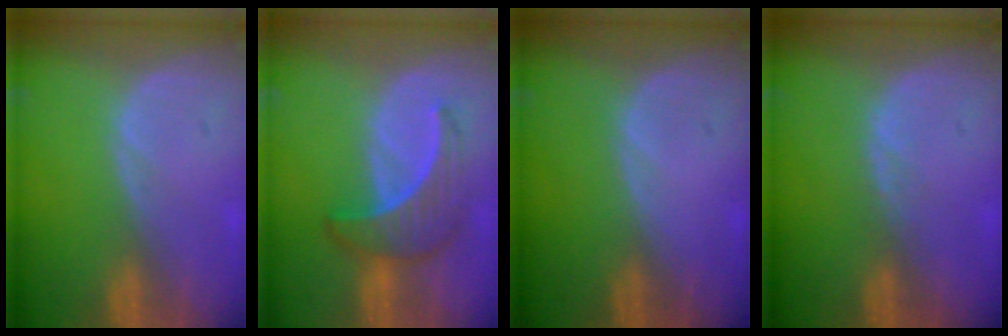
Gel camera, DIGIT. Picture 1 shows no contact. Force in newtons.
{"total": 6.7, "press": 6.4, "slide": 1.9}
{"total": 0.0}
{"total": 0.8, "press": 0.8, "slide": 0.3}